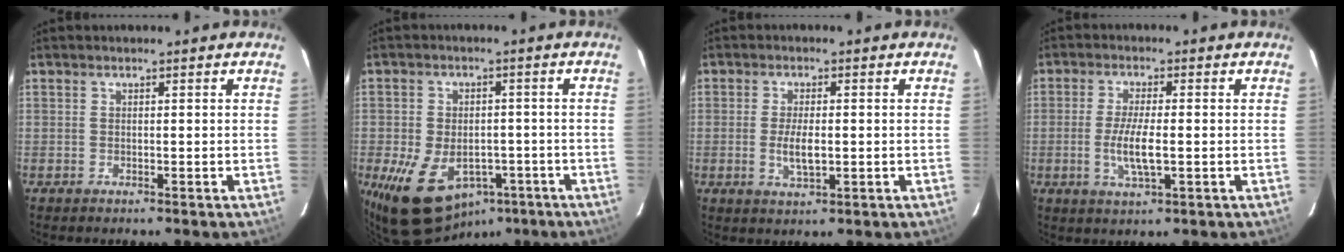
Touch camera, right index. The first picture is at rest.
{"total": 15.1, "force": [-7.0, 10.0, 8.8], "torque": [-0.192, -0.015, -0.097]}
{"total": 4.5, "force": [-0.7, 1.6, 4.2], "torque": [-0.083, -0.006, -0.011]}
{"total": 6.3, "force": [-1.2, 1.2, 6.1], "torque": [-0.120, -0.009, -0.021]}